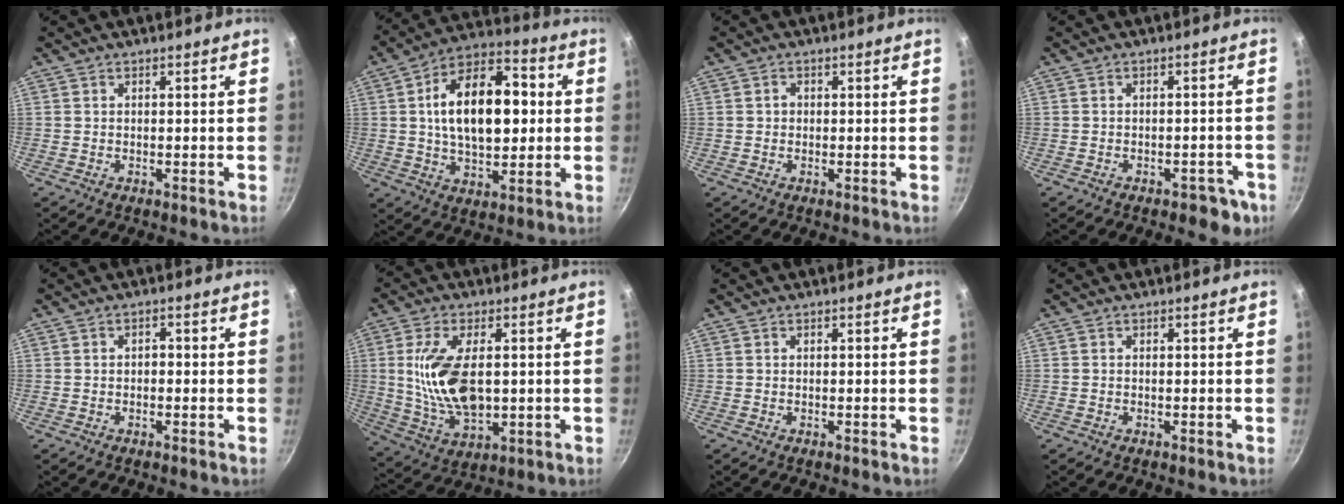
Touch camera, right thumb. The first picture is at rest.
{"total": 19.2, "force": [2.2, 10.8, 15.7], "torque": [-0.231, 0.018, 0.031]}
{"total": 1.1, "force": [0.0, 1.0, 0.5], "torque": [-0.002, 0.003, -0.002]}
{"total": 4.6, "force": [-2.9, 2.4, 2.6], "torque": [-0.018, 0.022, -0.035]}
{"total": 1.3, "force": [-0.2, 0.9, 0.9], "torque": [-0.003, 0.006, -0.007]}
{"total": 14.3, "force": [1.2, 7.3, 12.2], "torque": [-0.235, -0.013, 0.034]}
{"total": 0.0}
{"total": 0.0}